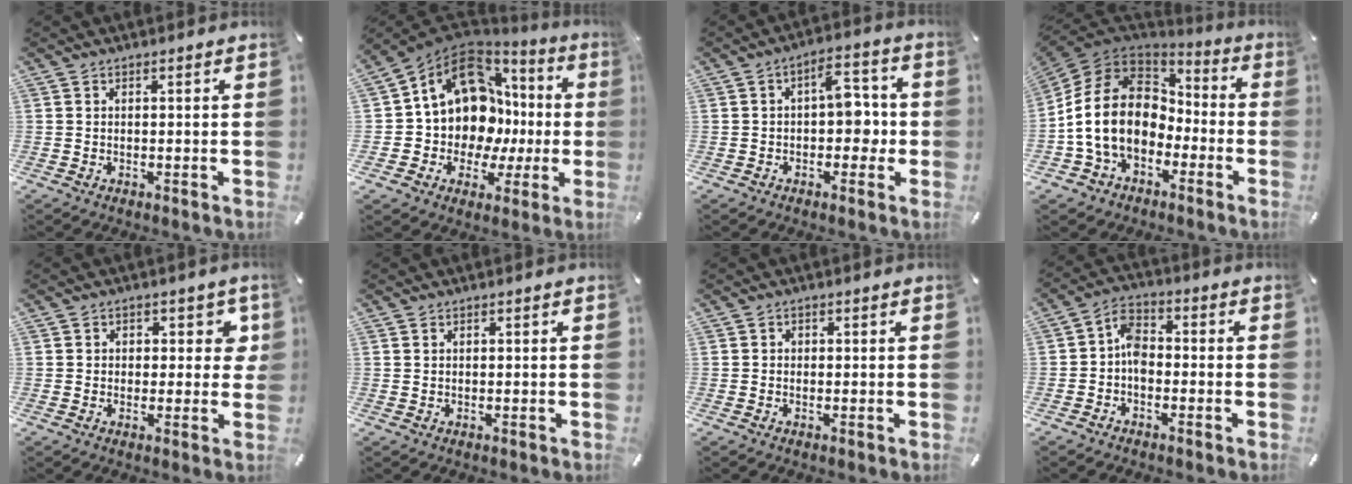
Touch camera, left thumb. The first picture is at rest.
{"total": 15.7, "force": [5.1, 12.4, 8.0], "torque": [-0.148, -0.049, 0.104]}
{"total": 8.7, "force": [0.0, 5.3, 6.8], "torque": [-0.086, 0.004, -0.005]}
{"total": 16.3, "force": [-2.5, 12.6, 10.0], "torque": [-0.233, 0.020, -0.046]}
{"total": 5.8, "force": [1.5, 4.5, 3.4], "torque": [-0.032, 0.002, 0.021]}
{"total": 0.5, "force": [0.2, 0.4, 0.3], "torque": [-0.006, 0.002, 0.004]}
{"total": 0.8, "force": [0.0, 0.7, 0.3], "torque": [-0.005, 0.005, -0.002]}
{"total": 6.0, "force": [-1.6, 4.1, 4.1], "torque": [-0.082, 0.018, -0.030]}